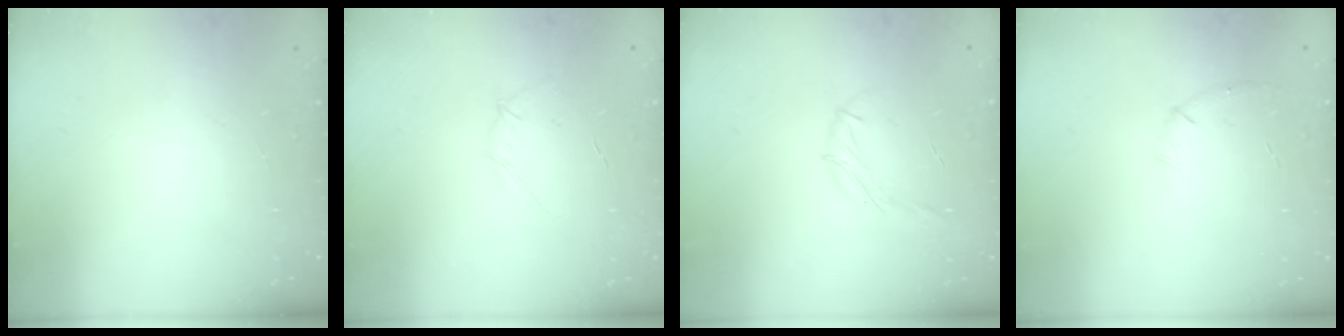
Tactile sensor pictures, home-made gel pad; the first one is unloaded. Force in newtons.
{"total": 3.6, "press": 3.6, "slide": 0.7}
{"total": 5.7, "press": 5.6, "slide": 1.0}
{"total": 5.3, "press": 5.1, "slide": 1.4}